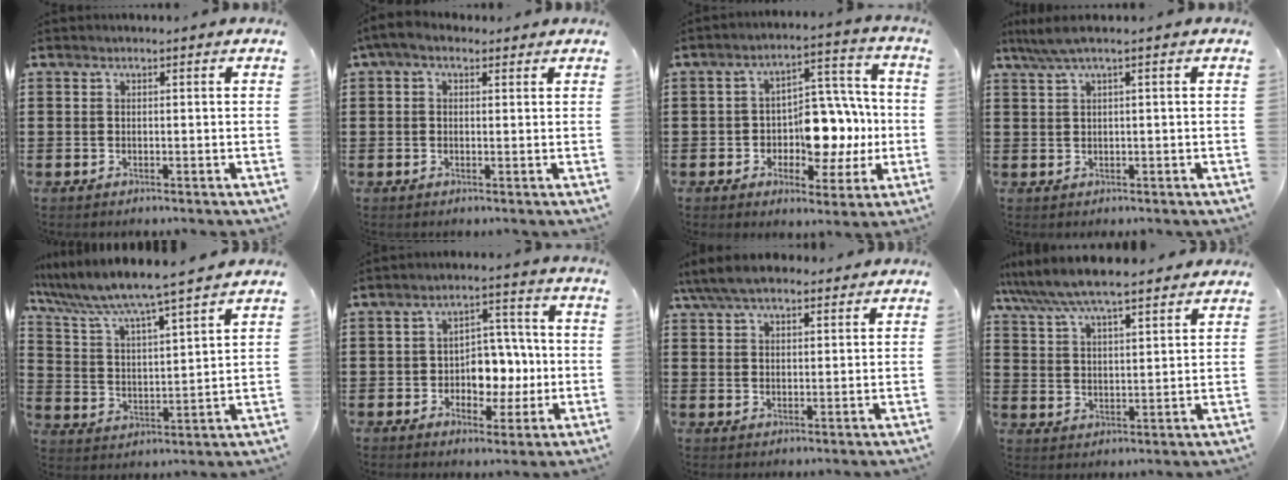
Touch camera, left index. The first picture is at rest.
{"total": 2.8, "force": [1.2, 1.5, 2.1], "torque": [-0.043, 0.008, 0.022]}
{"total": 9.4, "force": [-1.2, 6.8, 6.3], "torque": [-0.100, 0.012, -0.018]}
{"total": 2.2, "force": [0.7, -0.1, 2.1], "torque": [-0.047, -0.003, 0.008]}
{"total": 5.9, "force": [5.5, -0.5, 2.0], "torque": [-0.066, -0.039, 0.086]}
{"total": 6.4, "force": [-1.0, 5.1, 3.9], "torque": [-0.068, 0.011, -0.022]}
{"total": 6.6, "force": [5.4, 2.1, 3.1], "torque": [-0.075, -0.004, 0.103]}
{"total": 7.3, "force": [6.7, 0.6, 2.8], "torque": [-0.080, -0.029, 0.118]}